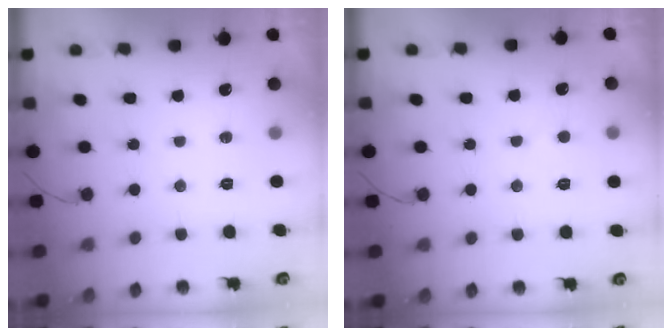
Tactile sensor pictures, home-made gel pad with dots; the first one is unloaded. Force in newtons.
{"total": 3.5, "press": 3.5, "slide": 0.4}